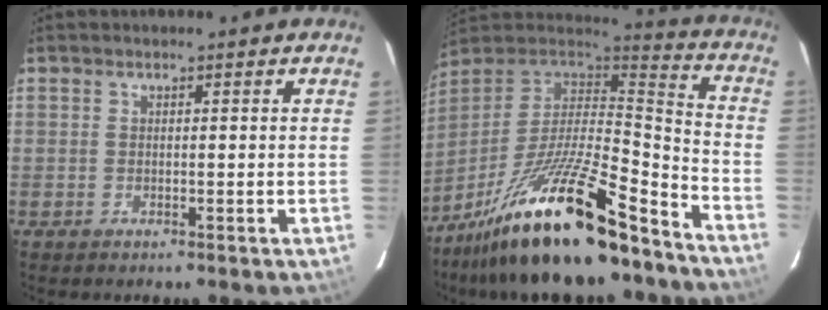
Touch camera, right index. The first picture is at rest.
{"total": 25.9, "force": [-18.8, 5.1, 17.1], "torque": [-0.306, -0.034, -0.312]}